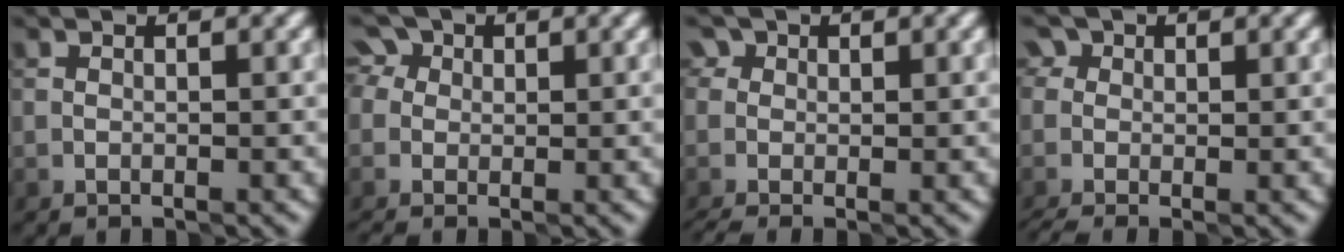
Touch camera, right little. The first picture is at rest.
{"total": 2.8, "force": [0.2, 2.5, 1.3], "torque": [-0.019, 0.020, -0.005]}
{"total": 2.4, "force": [-0.3, 2.0, 1.3], "torque": [-0.018, 0.014, -0.016]}
{"total": 2.8, "force": [-0.6, 2.2, 1.6], "torque": [-0.023, 0.013, -0.019]}